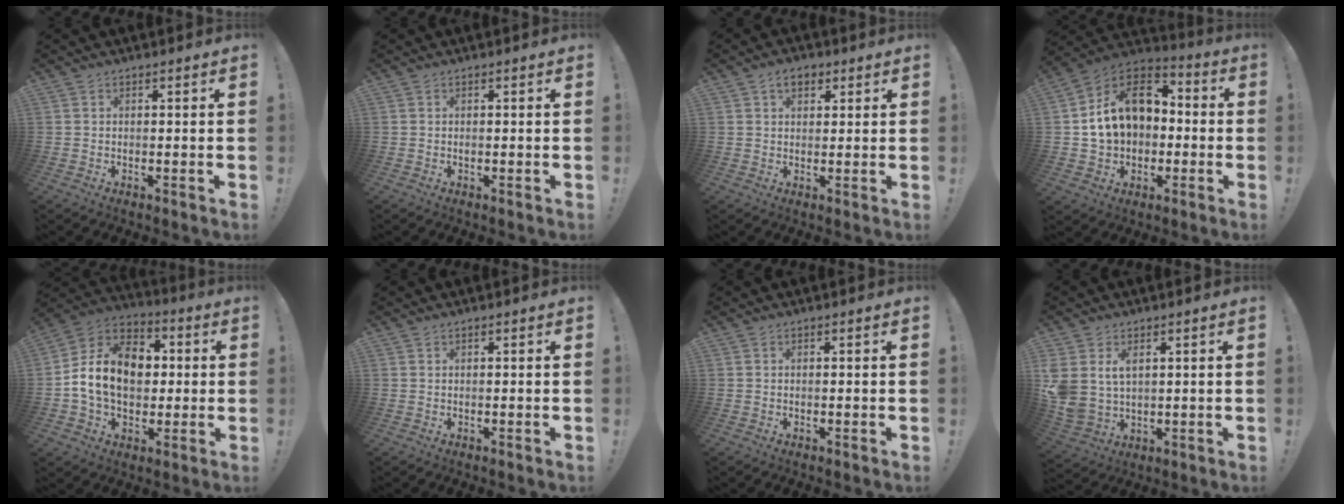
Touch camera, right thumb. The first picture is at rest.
{"total": 0.0}
{"total": 4.8, "force": [2.2, 3.1, 2.8], "torque": [-0.037, 0.000, 0.038]}
{"total": 17.0, "force": [2.9, 12.8, 10.9], "torque": [-0.155, 0.000, 0.061]}
{"total": 17.5, "force": [1.2, 12.8, 11.8], "torque": [-0.187, 0.015, 0.029]}
{"total": 0.0}
{"total": 0.0}
{"total": 7.8, "force": [3.3, 5.7, 4.3], "torque": [-0.087, -0.015, 0.065]}